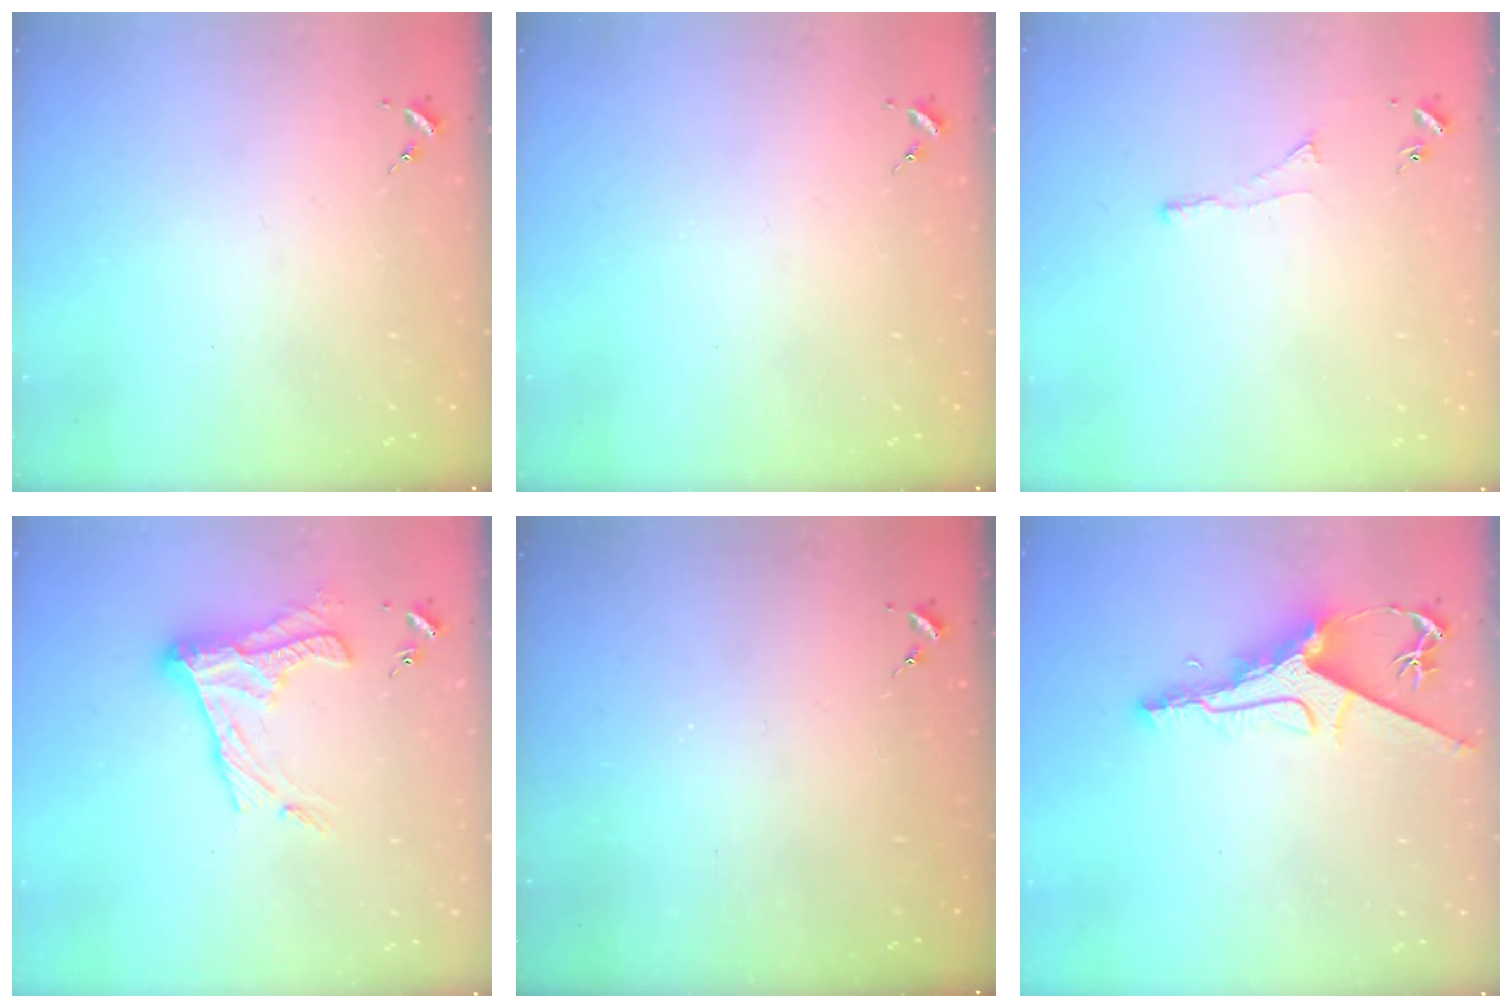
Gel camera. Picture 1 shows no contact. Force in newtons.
{"total": 0.0}
{"total": 2.9, "press": 2.8, "slide": 0.7}
{"total": 14.5, "press": 14.5, "slide": 0.7}
{"total": 0.0}
{"total": 11.4, "press": 11.3, "slide": 1.0}